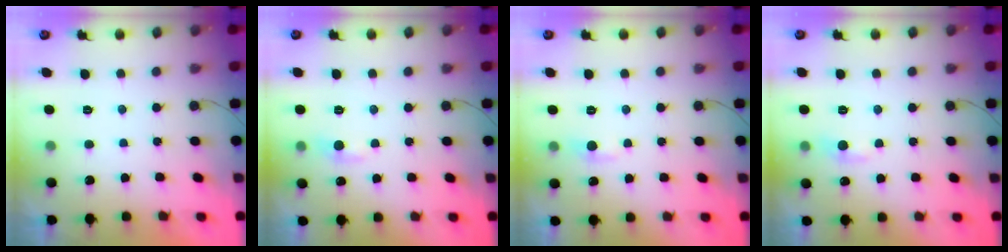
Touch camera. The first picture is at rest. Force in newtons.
{"total": 5.4, "press": 5.4, "slide": 0.8}
{"total": 4.3, "press": 4.2, "slide": 0.6}
{"total": 5.4, "press": 5.4, "slide": 0.8}